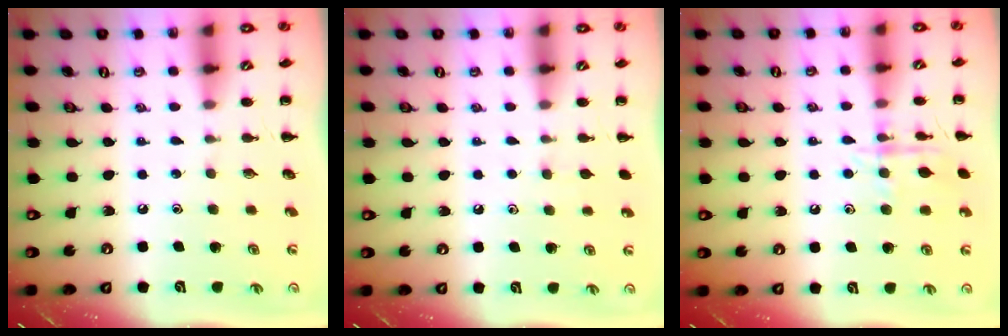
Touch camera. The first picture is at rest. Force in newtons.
{"total": 2.3, "press": 2.0, "slide": 1.1}
{"total": 10.6, "press": 10.6, "slide": 0.6}